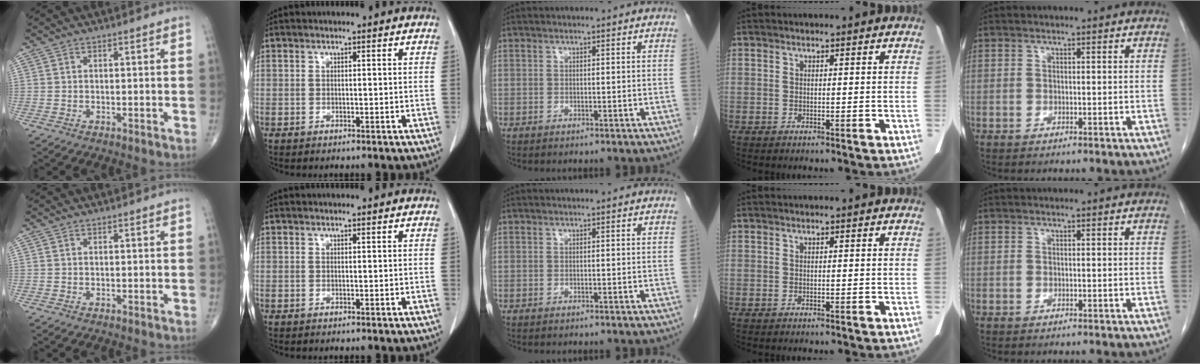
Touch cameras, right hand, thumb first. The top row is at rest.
{}